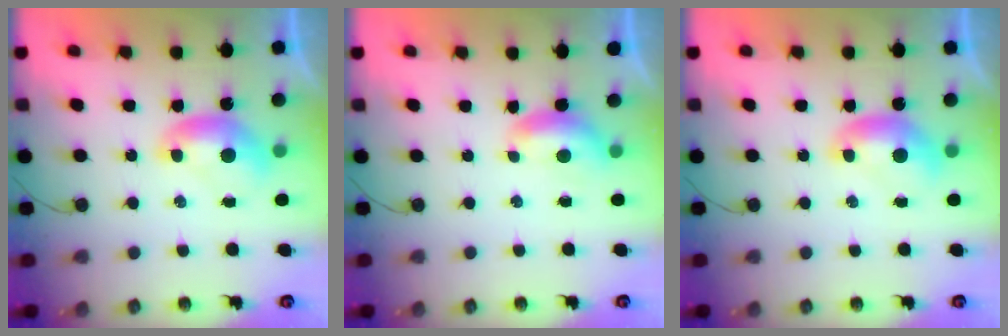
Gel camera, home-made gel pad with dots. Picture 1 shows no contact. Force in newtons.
{"total": 1.4, "press": 1.3, "slide": 0.4}
{"total": 0.0}